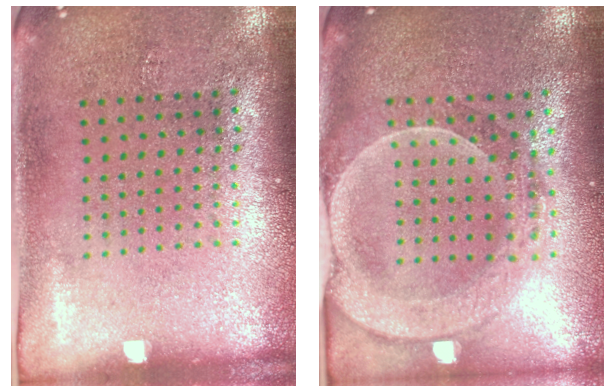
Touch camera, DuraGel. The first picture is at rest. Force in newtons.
{"total": 2.2, "press": 2.0, "slide": 0.9}